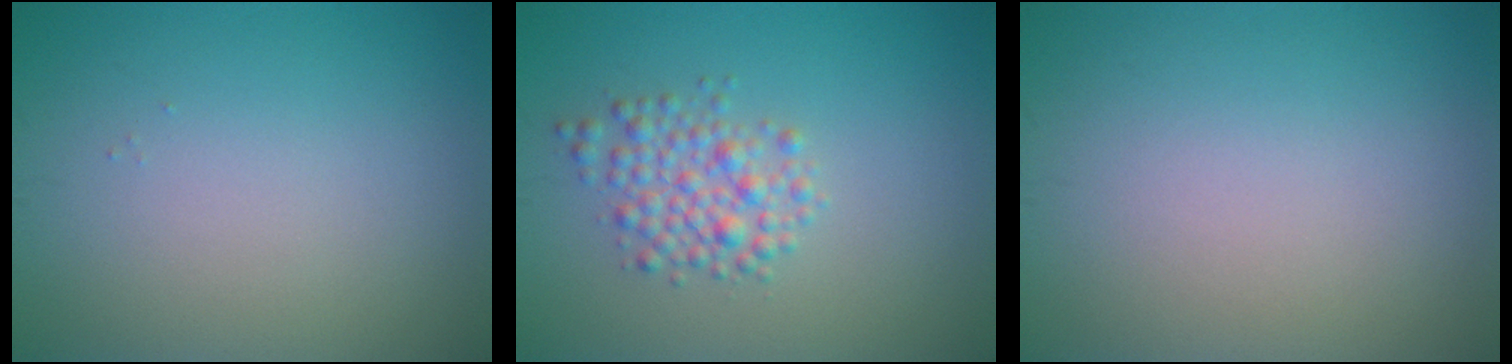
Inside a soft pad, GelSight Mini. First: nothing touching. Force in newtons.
{"total": 3.0, "press": 3.0, "slide": 0.1}
{"total": 0.0}